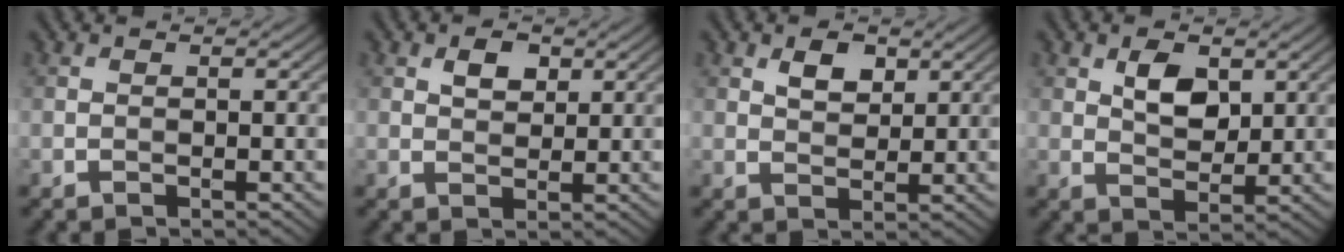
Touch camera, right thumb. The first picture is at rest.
{"total": 2.8, "force": [1.3, 1.8, 1.7], "torque": [-0.032, 0.000, 0.024]}
{"total": 3.4, "force": [1.7, 2.0, 2.1], "torque": [-0.039, -0.002, 0.033]}
{"total": 4.8, "force": [1.9, 2.8, 3.3], "torque": [-0.061, -0.002, 0.035]}